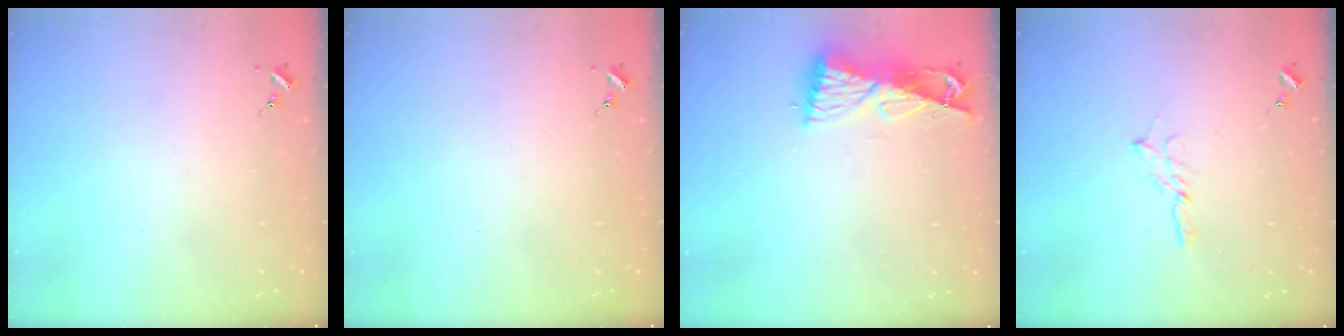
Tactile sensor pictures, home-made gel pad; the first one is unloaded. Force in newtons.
{"total": 0.0}
{"total": 9.2, "press": 9.2, "slide": 1.1}
{"total": 2.0, "press": 2.0, "slide": 0.2}